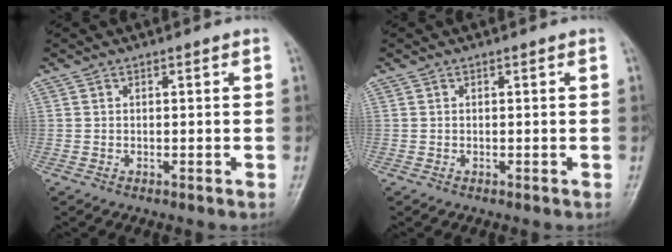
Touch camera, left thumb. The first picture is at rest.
{"total": 0.0}